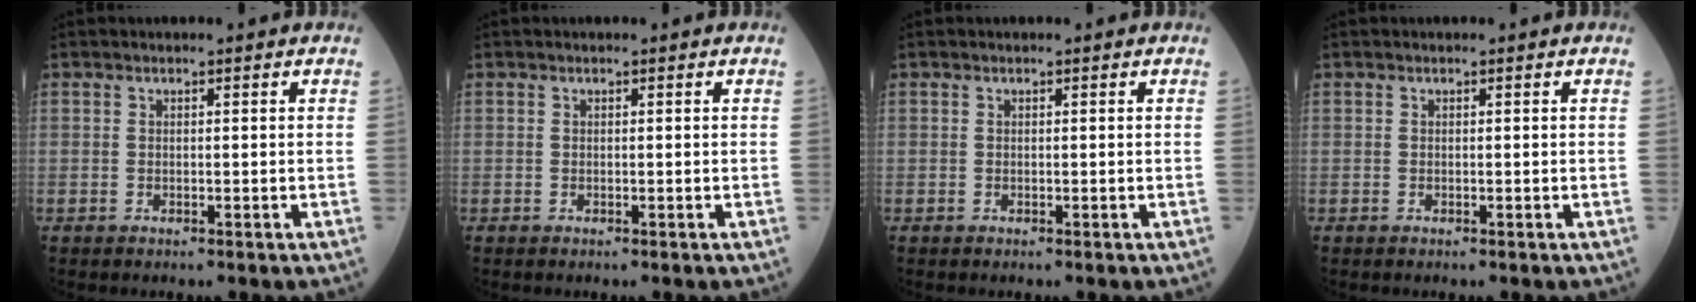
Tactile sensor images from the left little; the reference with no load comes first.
{"total": 0.0}
{"total": 0.0}
{"total": 0.0}